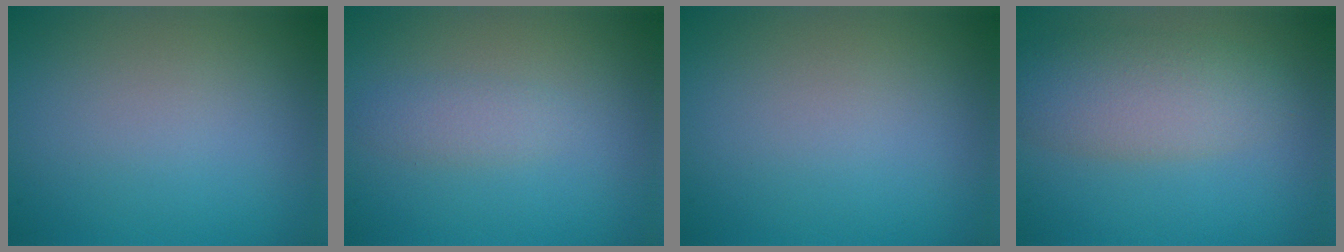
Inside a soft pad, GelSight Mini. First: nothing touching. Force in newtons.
{"total": 1.6, "press": 1.6, "slide": 0.1}
{"total": 0.0}
{"total": 5.2, "press": 5.2, "slide": 0.3}